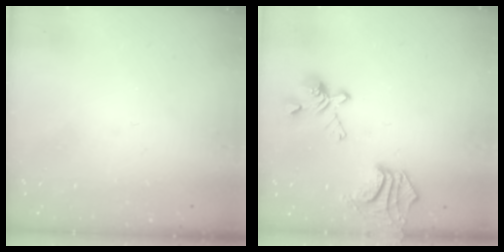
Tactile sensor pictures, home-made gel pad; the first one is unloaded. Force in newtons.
{"total": 8.3, "press": 7.7, "slide": 2.9}